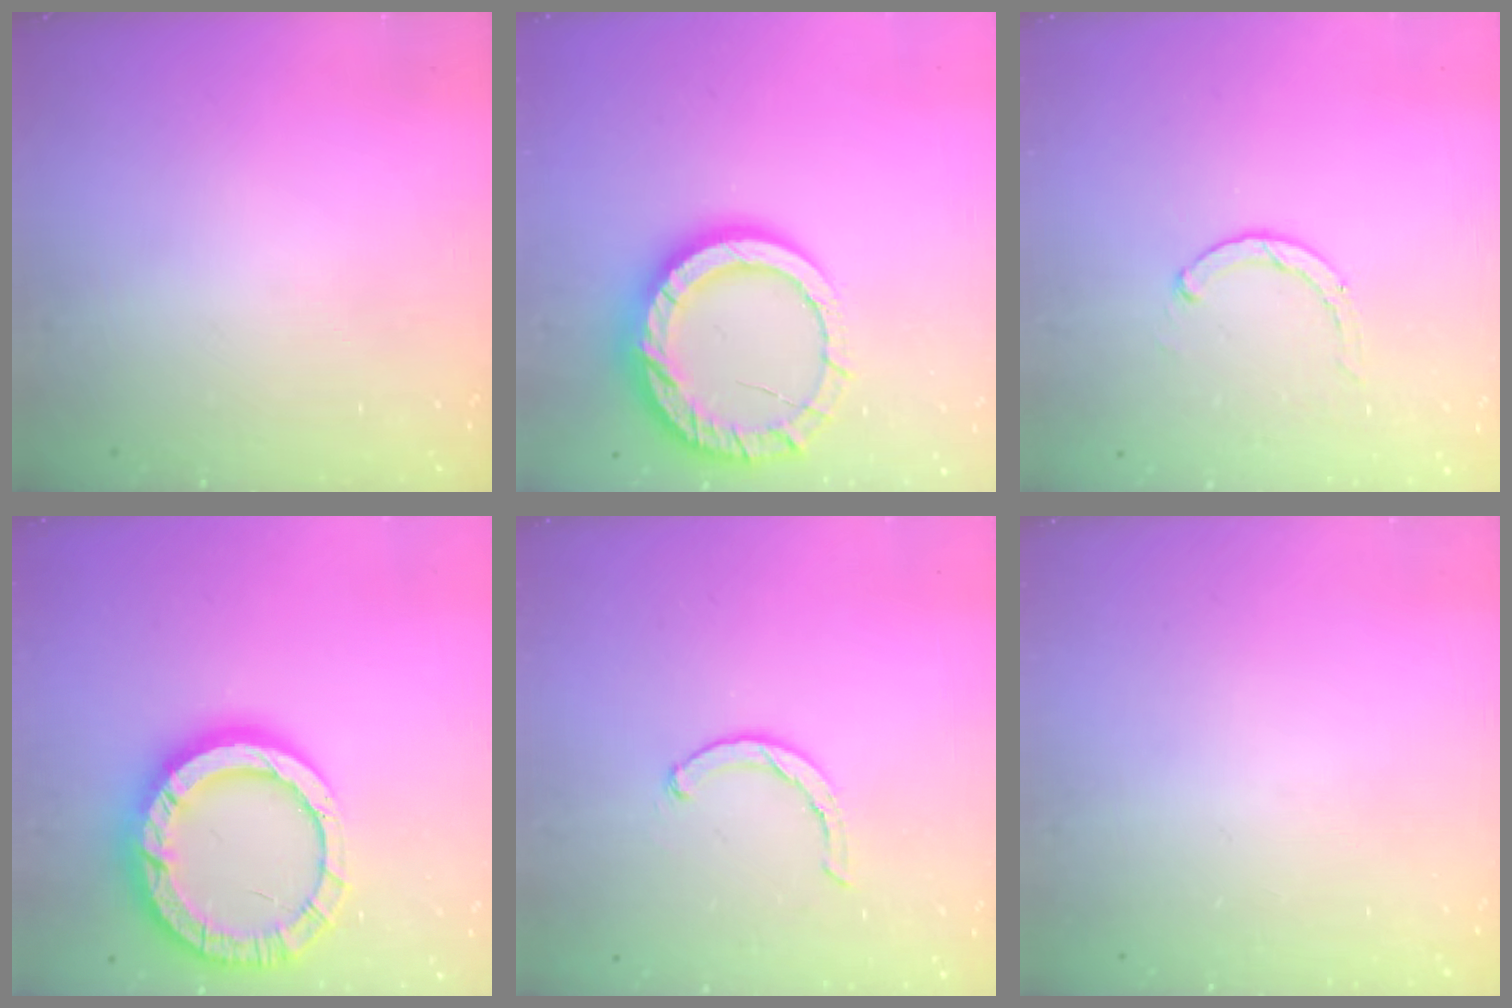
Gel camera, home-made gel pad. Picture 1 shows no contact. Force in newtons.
{"total": 13.7, "press": 13.7, "slide": 1.3}
{"total": 2.8, "press": 2.8, "slide": 0.5}
{"total": 17.5, "press": 17.4, "slide": 1.5}
{"total": 1.8, "press": 1.8, "slide": 0.4}
{"total": 0.0}